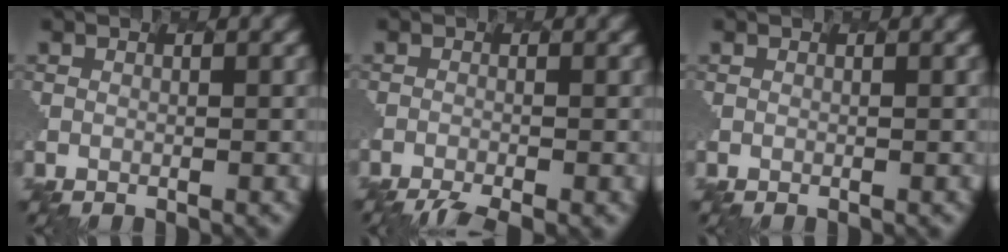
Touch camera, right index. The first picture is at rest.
{"total": 4.4, "force": [-3.9, 0.2, 2.0], "torque": [-0.044, -0.007, -0.054]}
{"total": 0.0}